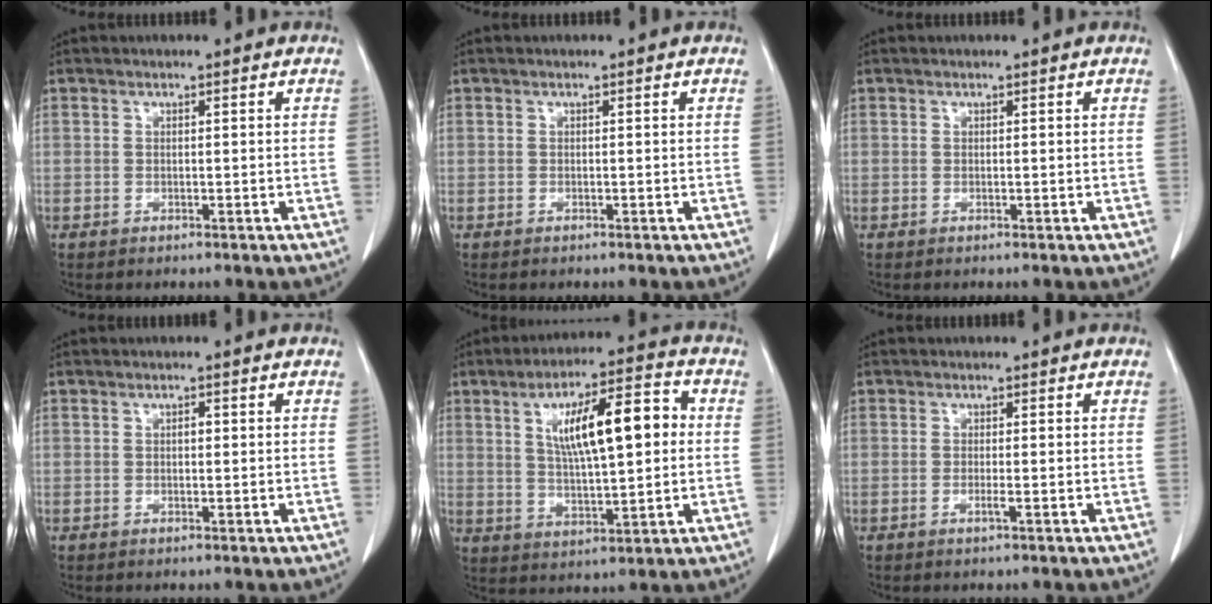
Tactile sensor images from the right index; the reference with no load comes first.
{"total": 0.0}
{"total": 0.0}
{"total": 1.4, "force": [0.1, 0.7, 1.1], "torque": [-0.023, 0.002, 0.001]}
{"total": 14.2, "force": [2.8, 3.9, 13.4], "torque": [-0.224, 0.026, 0.048]}
{"total": 1.5, "force": [-0.6, 0.3, 1.4], "torque": [-0.028, -0.001, -0.010]}